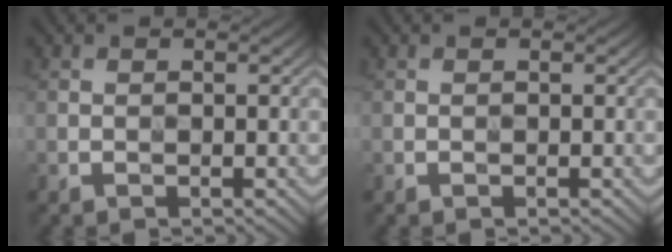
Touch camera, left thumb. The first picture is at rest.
{"total": 0.0}